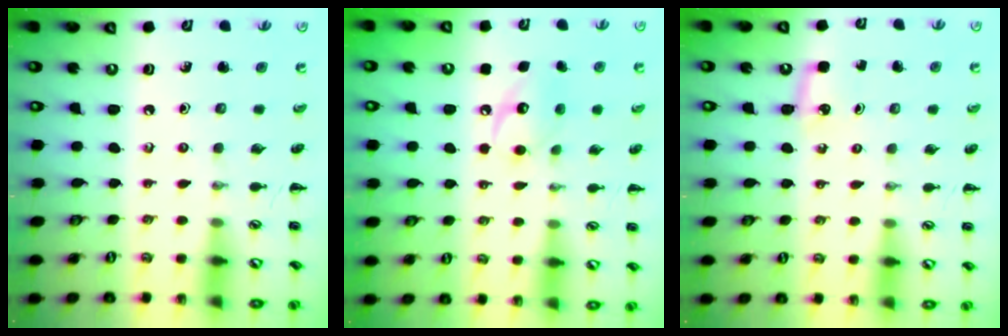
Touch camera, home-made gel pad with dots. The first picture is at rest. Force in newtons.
{"total": 9.6, "press": 9.6, "slide": 0.4}
{"total": 3.5, "press": 3.4, "slide": 1.0}